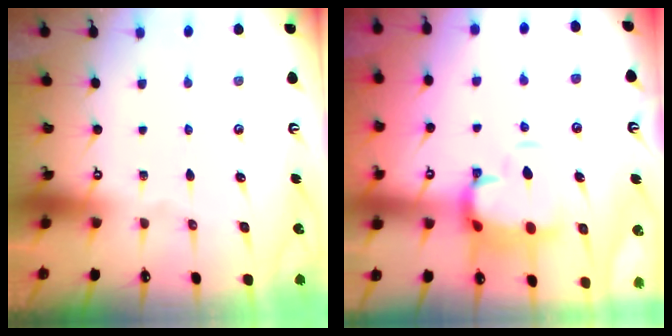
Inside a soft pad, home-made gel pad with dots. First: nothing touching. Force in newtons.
{"total": 4.5, "press": 4.2, "slide": 1.8}